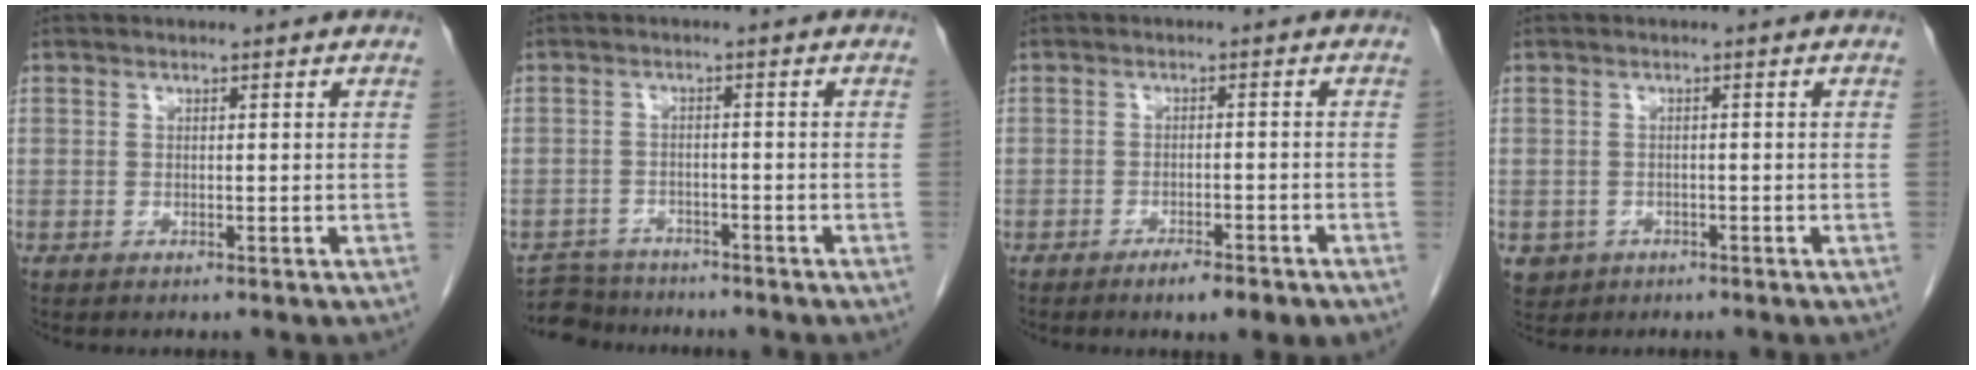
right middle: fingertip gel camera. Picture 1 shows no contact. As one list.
[{"total": 5.2, "force": [-4.9, 1.7, -0.3], "torque": [0.008, -0.005, -0.085]}, {"total": 3.8, "force": [-2.6, 0.5, 2.7], "torque": [-0.039, -0.003, -0.036]}, {"total": 3.0, "force": [-1.4, 2.6, 0.4], "torque": [-0.007, 0.004, -0.020]}]